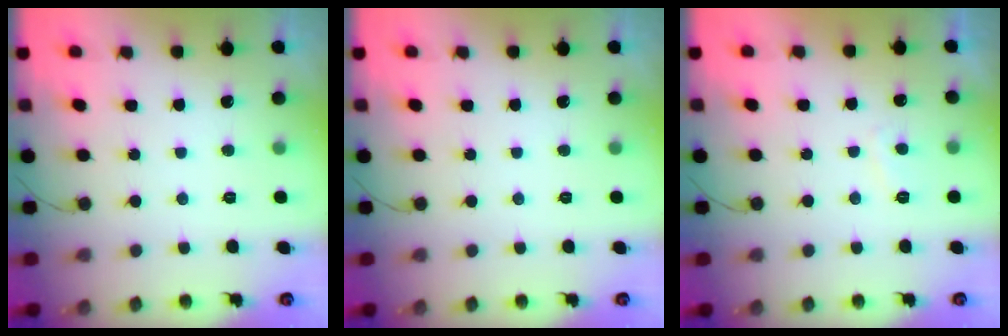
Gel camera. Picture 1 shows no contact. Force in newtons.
{"total": 0.0}
{"total": 2.4, "press": 2.3, "slide": 0.7}